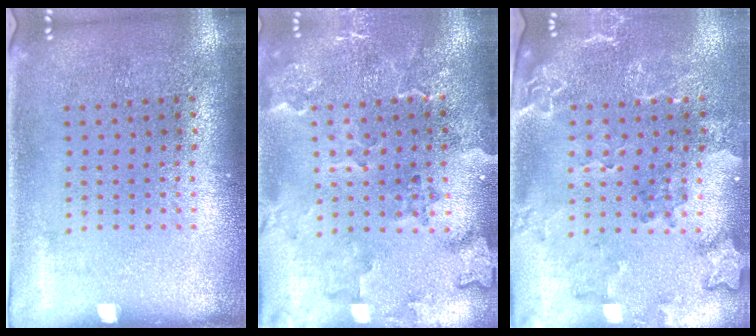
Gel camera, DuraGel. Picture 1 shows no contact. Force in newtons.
{"total": 2.4, "press": 2.2, "slide": 0.9}
{"total": 2.0, "press": 1.9, "slide": 0.7}